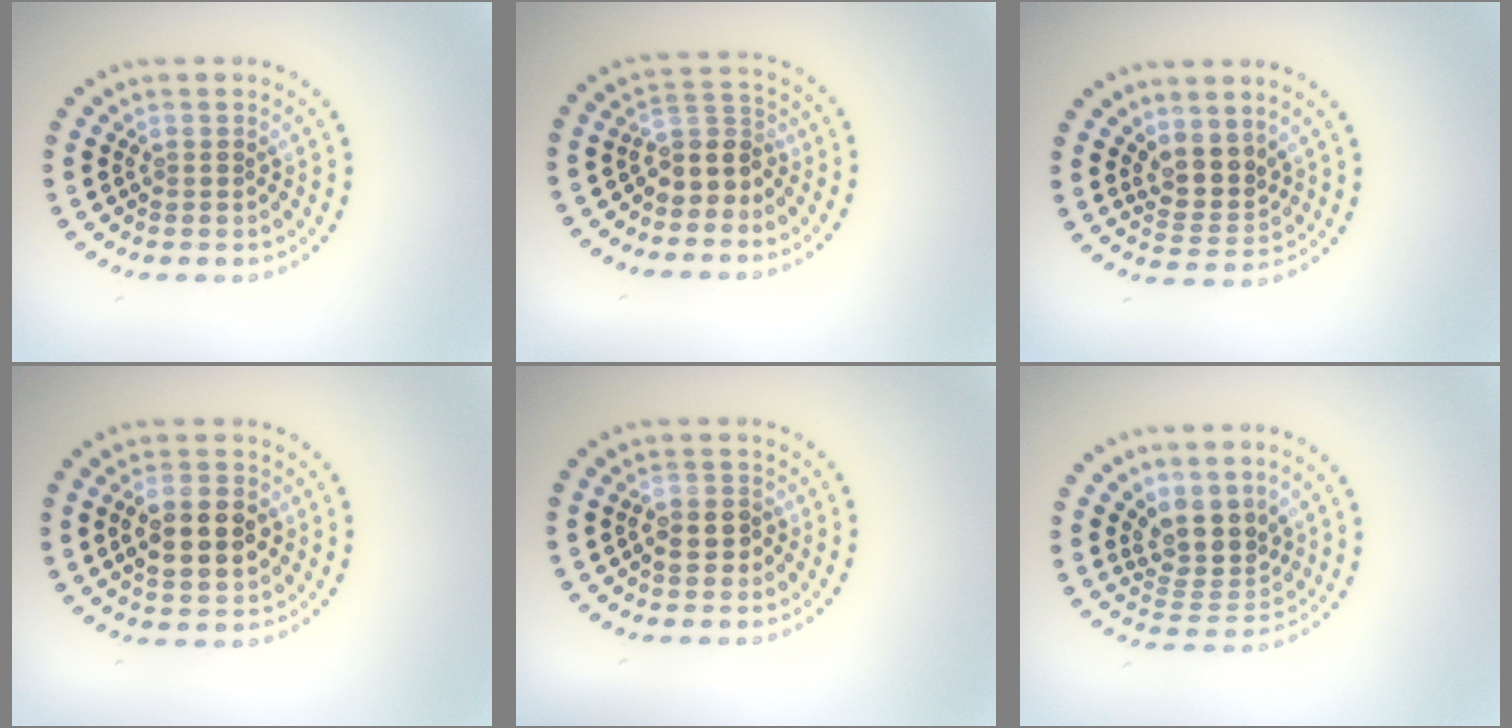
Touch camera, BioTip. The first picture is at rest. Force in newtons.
{"total": 3.1, "press": 2.5, "slide": 1.9}
{"total": 3.0, "press": 2.4, "slide": 1.8}
{"total": 5.0, "press": 5.0, "slide": 0.3}
{"total": 1.6, "press": 1.5, "slide": 0.5}
{"total": 3.9, "press": 3.1, "slide": 2.3}